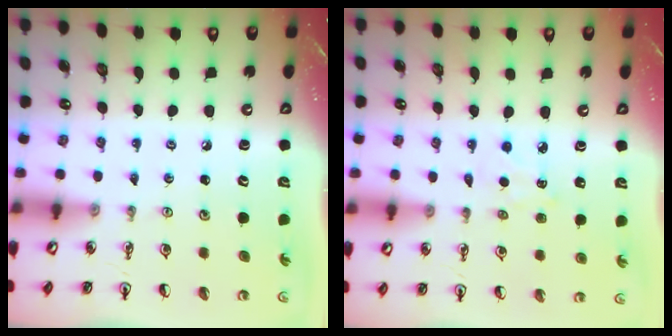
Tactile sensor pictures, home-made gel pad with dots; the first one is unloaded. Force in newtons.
{"total": 3.9, "press": 3.9, "slide": 0.5}